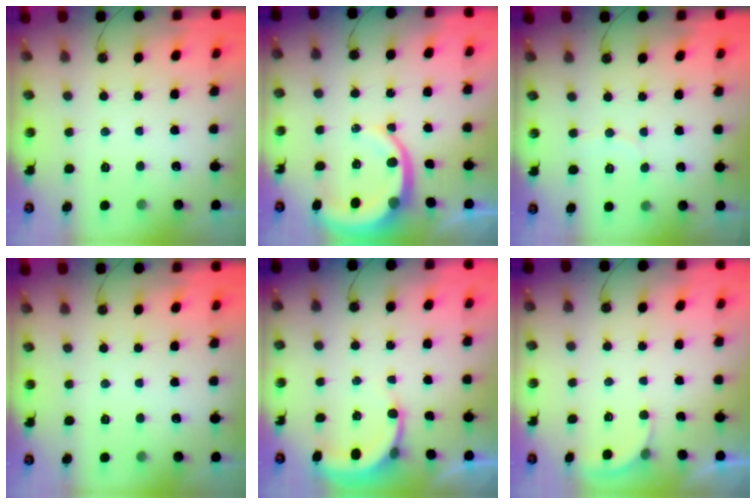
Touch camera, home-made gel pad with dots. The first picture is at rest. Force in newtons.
{"total": 9.1, "press": 9.1, "slide": 1.1}
{"total": 2.3, "press": 2.3, "slide": 0.3}
{"total": 0.0}
{"total": 5.1, "press": 5.0, "slide": 0.8}
{"total": 2.1, "press": 2.1, "slide": 0.2}